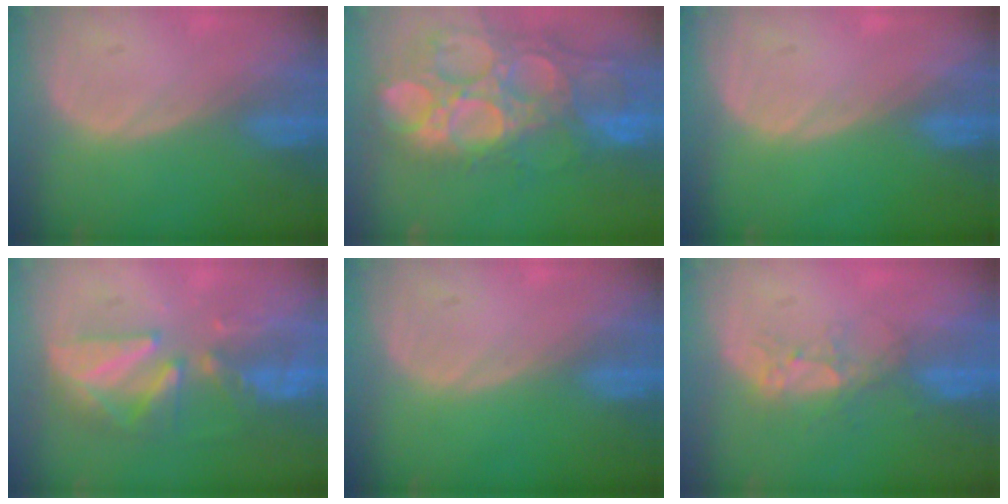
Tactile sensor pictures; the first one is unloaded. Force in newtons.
{"total": 15.8, "press": 13.1, "slide": 9.0}
{"total": 0.0}
{"total": 7.9, "press": 7.8, "slide": 1.4}
{"total": 0.0}
{"total": 4.0, "press": 3.5, "slide": 1.9}